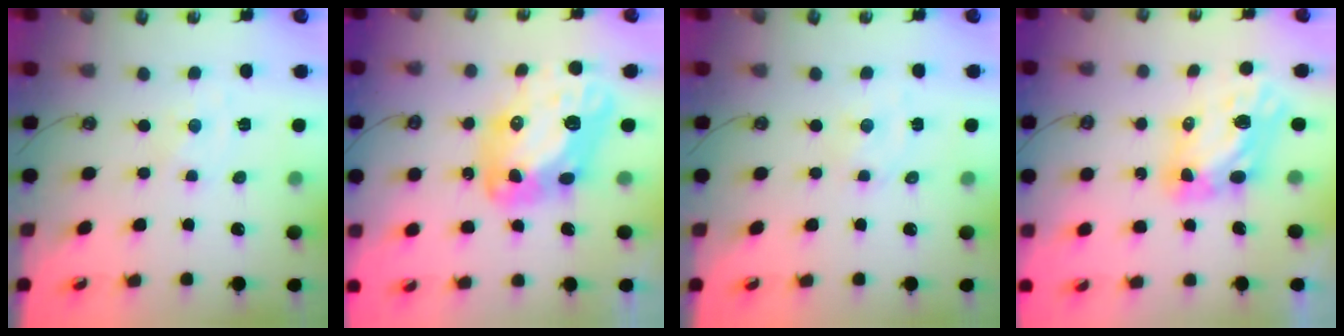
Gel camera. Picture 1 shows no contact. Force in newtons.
{"total": 17.9, "press": 17.8, "slide": 1.9}
{"total": 1.8, "press": 1.8, "slide": 0.0}
{"total": 8.0, "press": 7.9, "slide": 0.7}